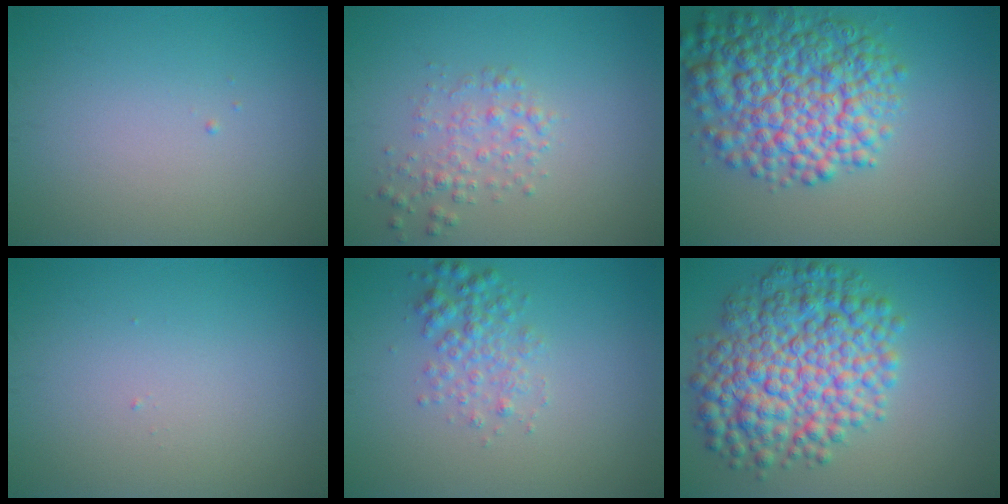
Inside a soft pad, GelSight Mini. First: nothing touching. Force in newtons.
{"total": 2.1, "press": 2.1, "slide": 0.1}
{"total": 9.3, "press": 9.3, "slide": 0.2}
{"total": 0.0}
{"total": 2.5, "press": 2.5, "slide": 0.0}
{"total": 9.8, "press": 9.8, "slide": 0.1}